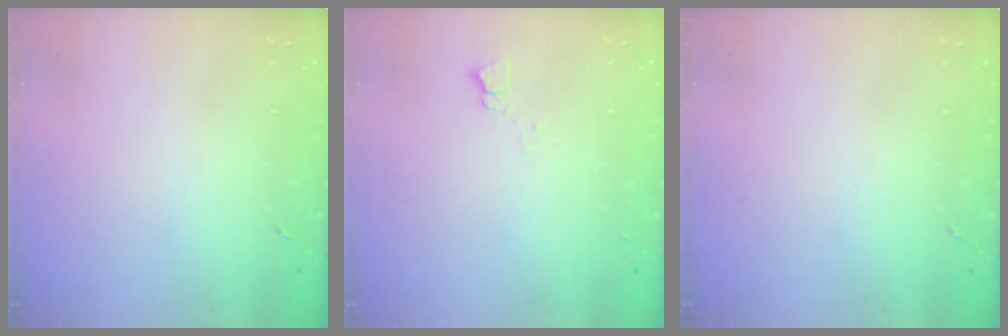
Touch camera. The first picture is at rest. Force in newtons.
{"total": 2.8, "press": 2.7, "slide": 0.3}
{"total": 0.0}